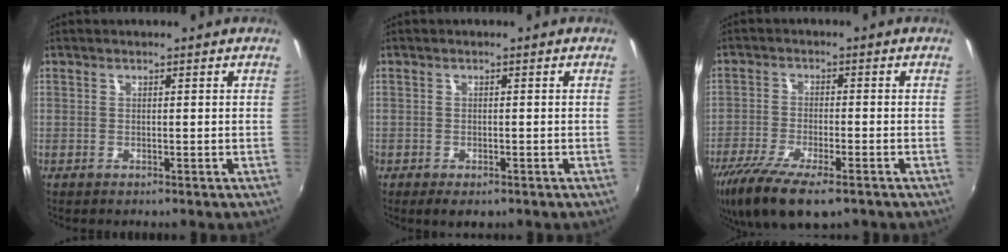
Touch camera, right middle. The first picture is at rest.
{"total": 2.7, "force": [-1.6, 1.4, 1.5], "torque": [-0.032, -0.013, -0.024]}
{"total": 13.9, "force": [-9.5, 4.4, 9.2], "torque": [-0.201, -0.049, -0.169]}